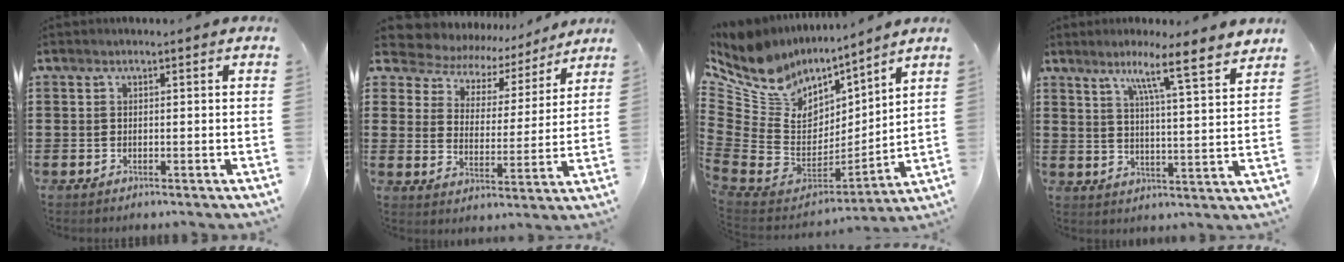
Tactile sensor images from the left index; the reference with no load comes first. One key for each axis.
{"total": 5.9, "fx": 5.4, "fy": 2.2, "fz": 0.8, "tx": -0.050, "ty": -0.034, "tz": 0.092}
{"total": 8.7, "fx": 6.5, "fy": 5.6, "fz": 1.3, "tx": -0.091, "ty": -0.070, "tz": 0.119}
{"total": 7.8, "fx": 6.0, "fy": -0.8, "fz": 5.0, "tx": -0.091, "ty": -0.040, "tz": 0.092}